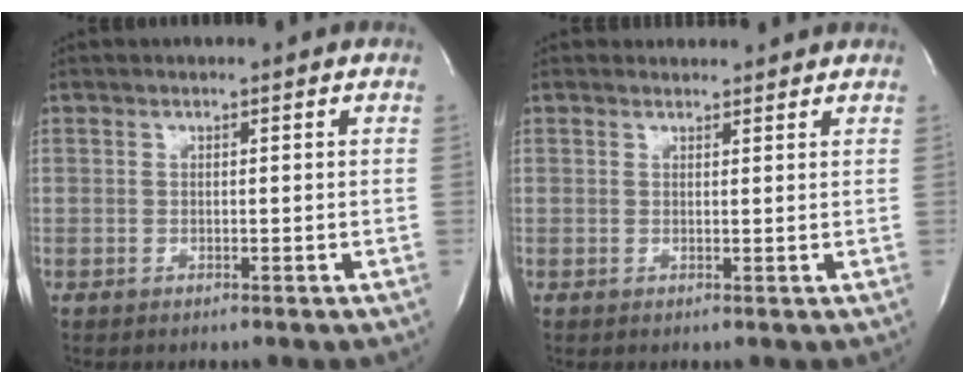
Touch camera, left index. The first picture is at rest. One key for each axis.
{"total": 2.6, "fx": 2.5, "fy": 0.8, "fz": -0.2, "tx": -0.007, "ty": 0.007, "tz": 0.029}